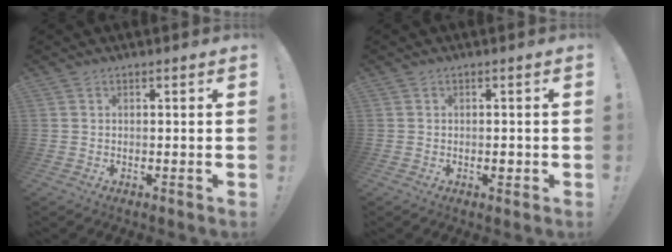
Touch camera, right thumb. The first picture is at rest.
{"total": 1.5, "force": [-0.4, 1.0, 1.1], "torque": [-0.007, 0.000, -0.009]}